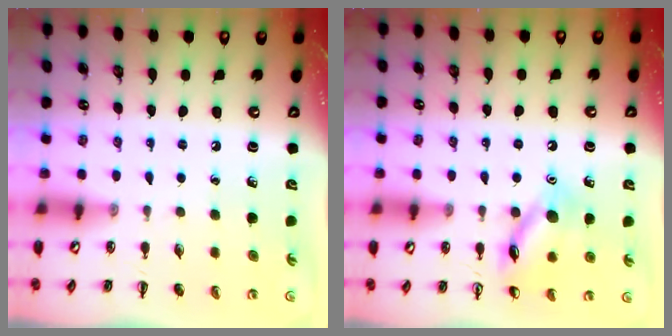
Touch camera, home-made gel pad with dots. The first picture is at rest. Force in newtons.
{"total": 11.9, "press": 11.8, "slide": 0.9}